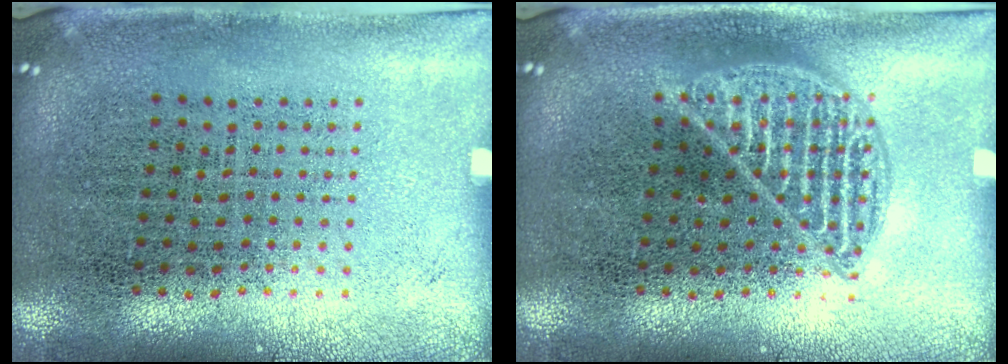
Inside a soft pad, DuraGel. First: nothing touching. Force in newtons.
{"total": 2.0, "press": 2.0, "slide": 0.2}